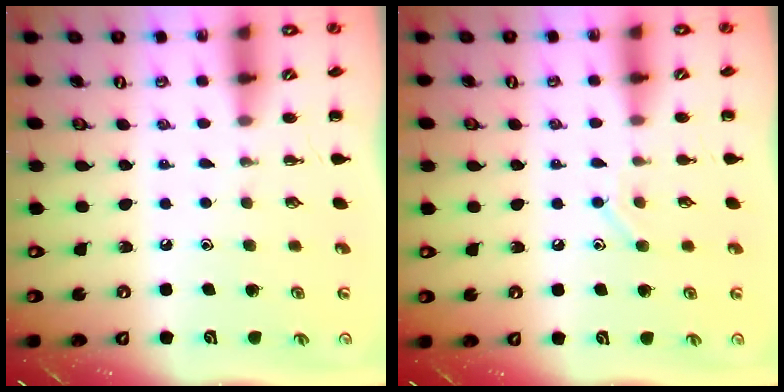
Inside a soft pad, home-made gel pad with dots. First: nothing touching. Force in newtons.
{"total": 7.4, "press": 7.2, "slide": 1.4}